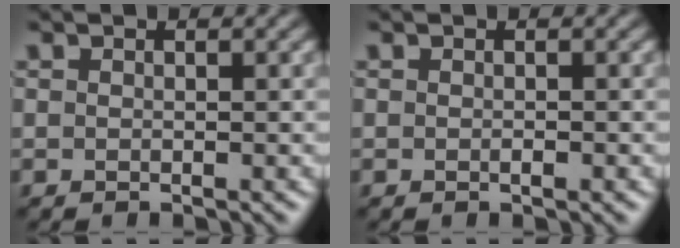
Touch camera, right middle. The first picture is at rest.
{"total": 0.5, "force": [-0.2, 0.1, 0.5], "torque": [-0.009, 0.000, -0.002]}